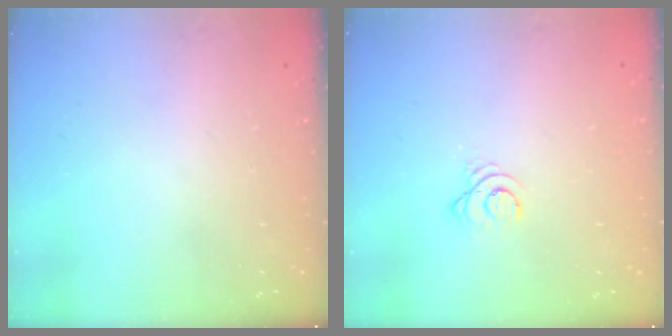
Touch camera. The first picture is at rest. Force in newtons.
{"total": 2.7, "press": 2.7, "slide": 0.3}